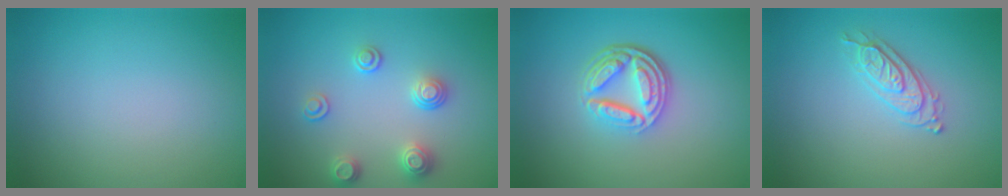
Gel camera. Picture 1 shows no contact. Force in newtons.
{"total": 2.7, "press": 2.5, "slide": 0.9}
{"total": 5.0, "press": 3.5, "slide": 3.6}
{"total": 2.2, "press": 2.2, "slide": 0.4}